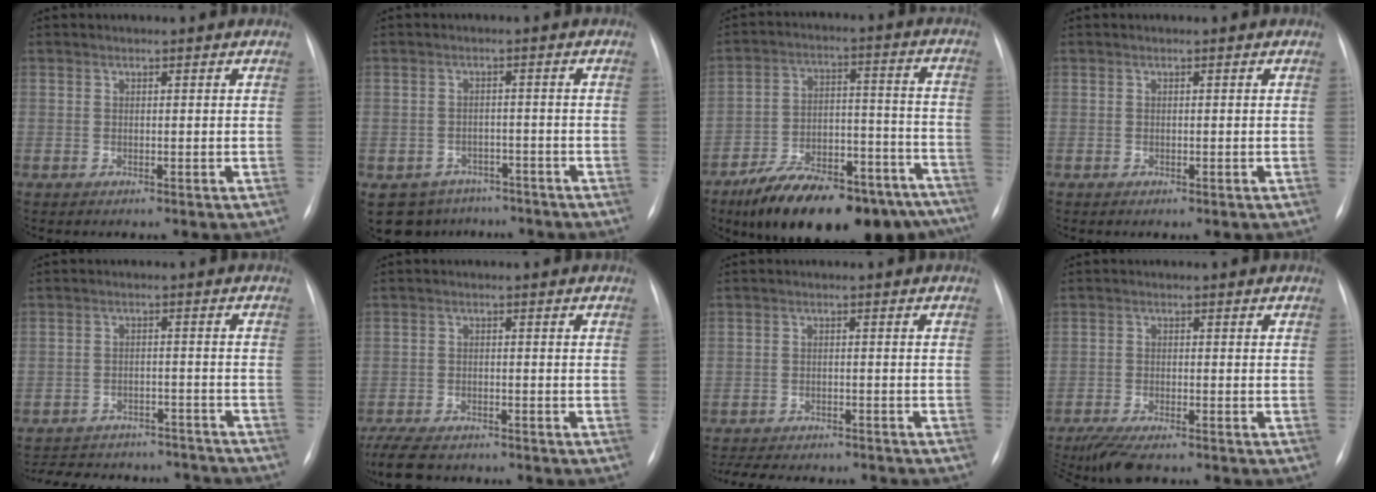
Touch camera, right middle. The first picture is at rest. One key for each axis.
{"total": 7.2, "fx": -5.3, "fy": 4.8, "fz": 0.7, "tx": -0.012, "ty": 0.014, "tz": -0.070}
{"total": 24.2, "fx": -19.0, "fy": 7.8, "fz": 12.7, "tx": -0.149, "ty": 0.025, "tz": -0.275}
{"total": 0.0}
{"total": 18.6, "fx": -16.8, "fy": 5.9, "fz": 5.2, "tx": -0.131, "ty": 0.000, "tz": -0.217}
{"total": 9.6, "fx": -8.0, "fy": 3.3, "fz": 4.1, "tx": -0.085, "ty": -0.015, "tz": -0.127}
{"total": 13.2, "fx": -11.6, "fy": 3.9, "fz": 4.8, "tx": -0.099, "ty": -0.004, "tz": -0.148}
{"total": 7.9, "fx": -6.4, "fy": 1.4, "fz": 4.2, "tx": -0.075, "ty": -0.019, "tz": -0.106}